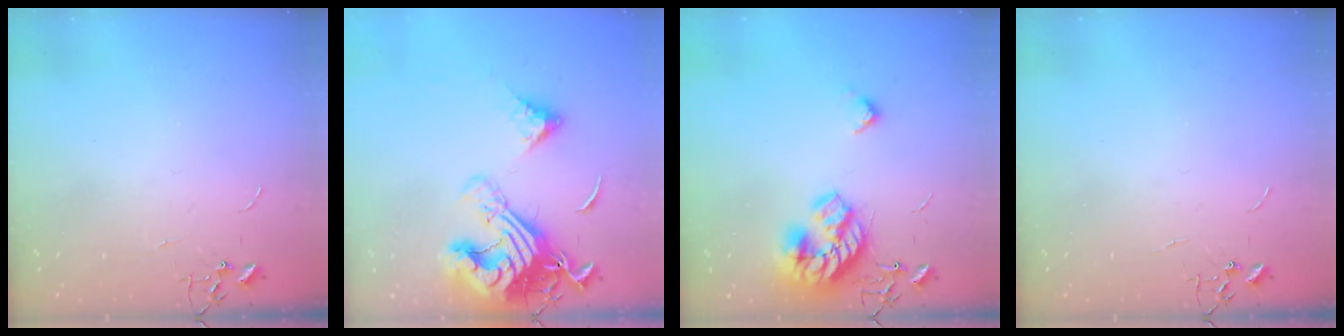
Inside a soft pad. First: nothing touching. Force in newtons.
{"total": 21.6, "press": 21.5, "slide": 2.7}
{"total": 19.2, "press": 19.2, "slide": 0.6}
{"total": 0.0}